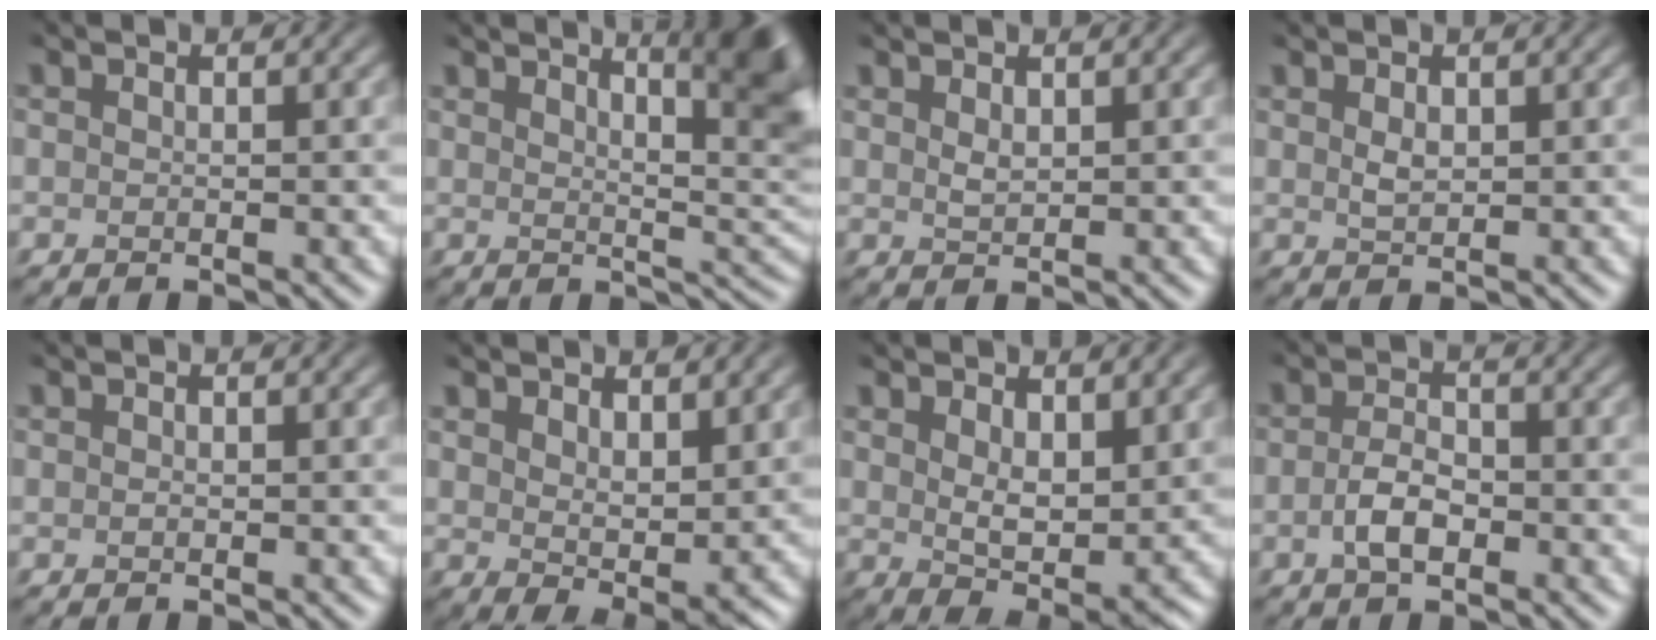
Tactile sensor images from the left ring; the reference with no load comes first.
{"total": 7.6, "force": [4.7, 1.9, 5.6], "torque": [-0.054, 0.012, 0.064]}
{"total": 0.8, "force": [0.5, 0.2, 0.6], "torque": [-0.010, -0.003, 0.013]}
{"total": 0.8, "force": [0.2, 0.3, 0.7], "torque": [-0.013, -0.003, 0.008]}
{"total": 0.0}
{"total": 4.2, "force": [2.1, 1.8, 3.1], "torque": [-0.050, -0.009, 0.038]}
{"total": 4.6, "force": [1.8, 2.1, 3.7], "torque": [-0.061, -0.010, 0.031]}
{"total": 2.6, "force": [-1.5, 1.0, 1.8], "torque": [-0.036, -0.002, -0.032]}